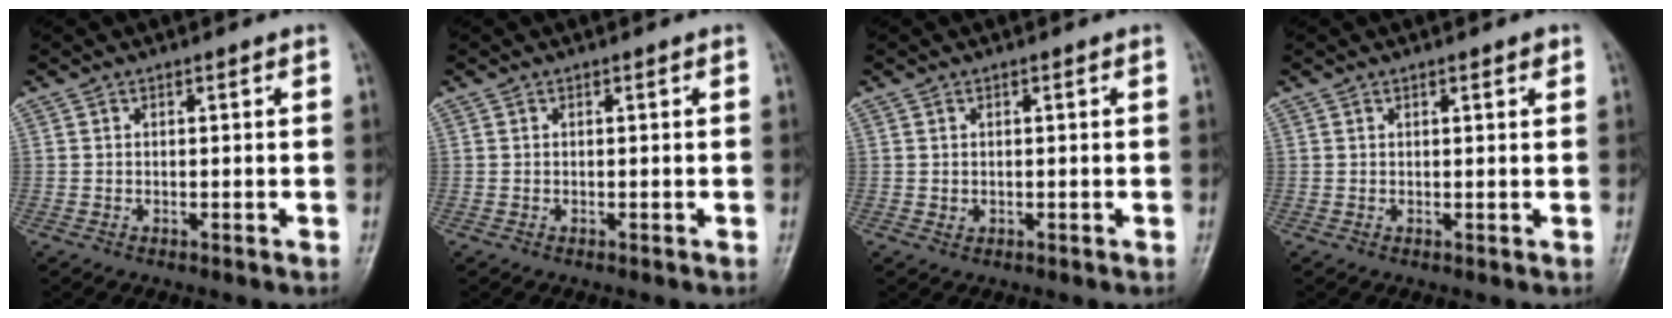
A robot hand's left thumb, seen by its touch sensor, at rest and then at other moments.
{"total": 0.0}
{"total": 1.0, "force": [0.2, 0.7, 0.6], "torque": [-0.008, -0.002, 0.008]}
{"total": 1.6, "force": [1.0, 0.4, 1.2], "torque": [-0.015, -0.002, 0.012]}